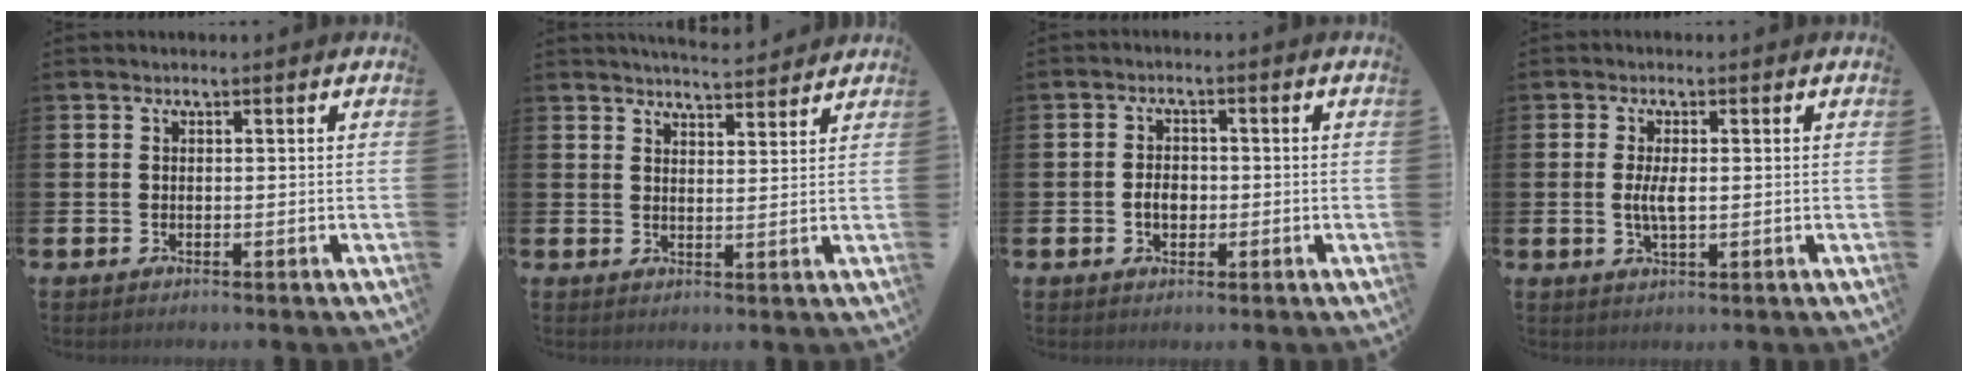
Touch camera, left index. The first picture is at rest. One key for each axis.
{"total": 4.6, "fx": 4.6, "fy": 0.2, "fz": 0.2, "tx": -0.013, "ty": -0.025, "tz": 0.083}
{"total": 2.8, "fx": -0.5, "fy": 2.0, "fz": 1.9, "tx": -0.019, "ty": -0.001, "tz": -0.016}
{"total": 3.1, "fx": 0.1, "fy": 1.2, "fz": 2.9, "tx": -0.055, "ty": 0.002, "tz": 0.000}